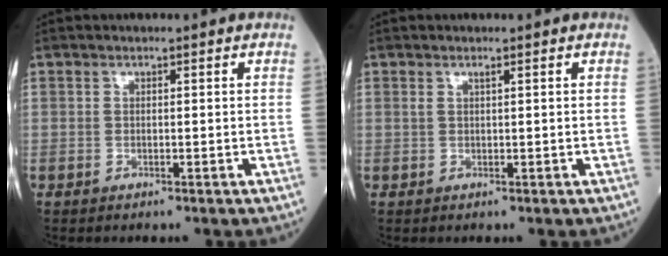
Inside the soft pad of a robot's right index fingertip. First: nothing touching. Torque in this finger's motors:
{"motor_torque": [-0.04, 0.04, -0.03, 0.02]}